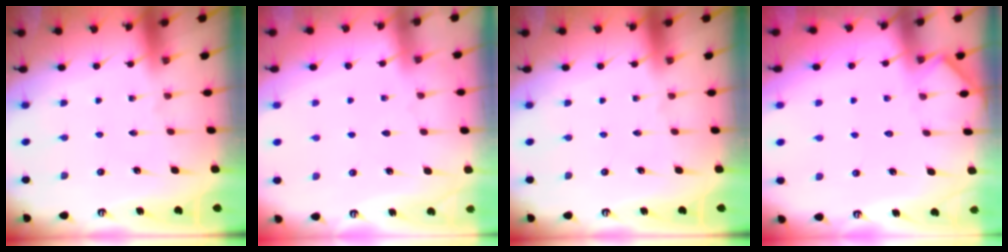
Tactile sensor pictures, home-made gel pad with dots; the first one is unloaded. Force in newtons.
{"total": 3.2, "press": 3.2, "slide": 0.3}
{"total": 0.0}
{"total": 3.9, "press": 3.9, "slide": 0.5}